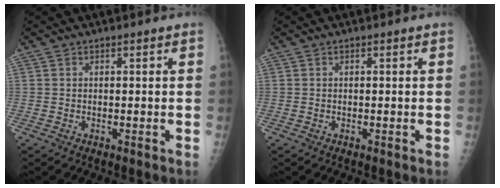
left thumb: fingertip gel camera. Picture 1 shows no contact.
{"total": 0.0}